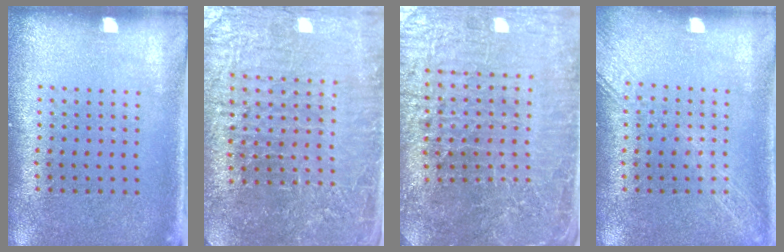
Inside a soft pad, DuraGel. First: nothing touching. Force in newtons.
{"total": 5.9, "press": 5.3, "slide": 2.6}
{"total": 5.5, "press": 5.1, "slide": 1.9}
{"total": 1.6, "press": 1.6, "slide": 0.3}